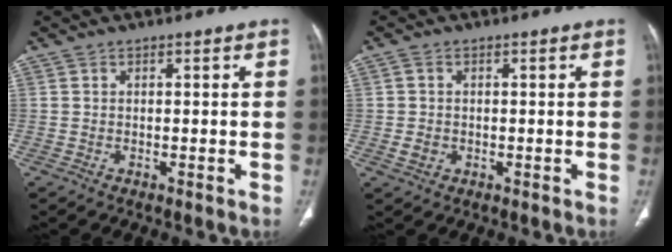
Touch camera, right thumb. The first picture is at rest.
{"total": 2.6, "force": [-0.4, 2.2, 1.3], "torque": [-0.023, 0.003, -0.003]}